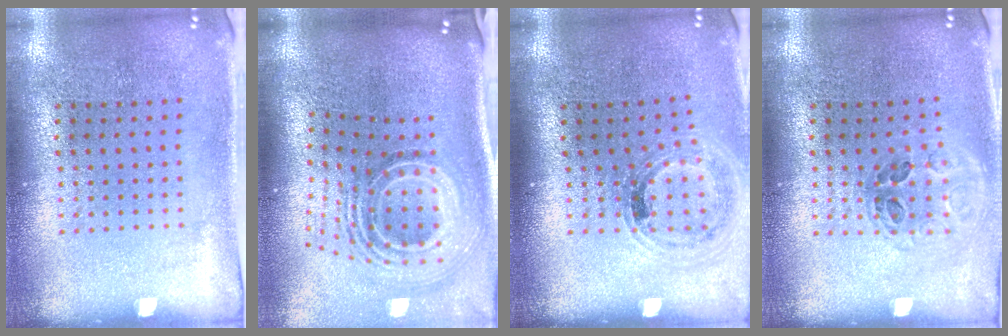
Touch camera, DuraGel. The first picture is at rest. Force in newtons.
{"total": 2.6, "press": 1.7, "slide": 2.0}
{"total": 1.0, "press": 1.0, "slide": 0.2}
{"total": 1.0, "press": 1.0, "slide": 0.3}